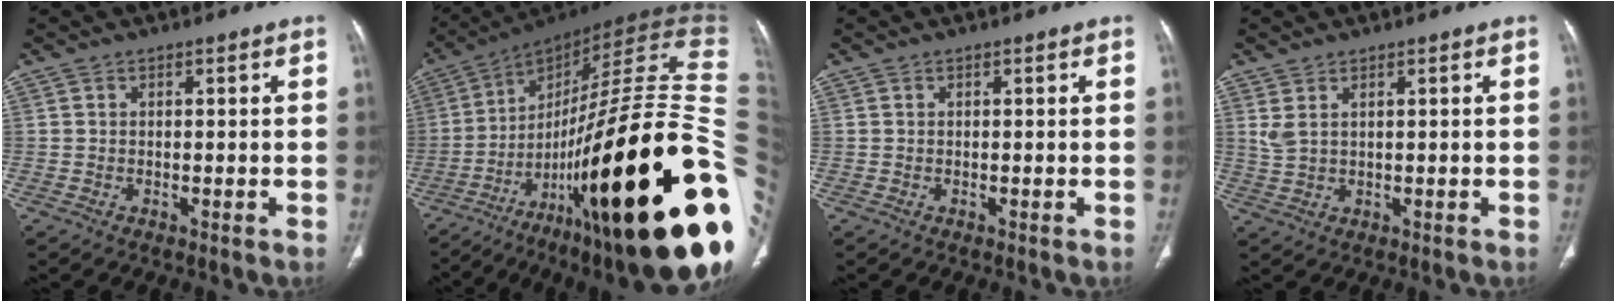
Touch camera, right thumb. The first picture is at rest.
{"total": 49.6, "force": [-12.2, 13.0, 46.3], "torque": [-0.606, 0.071, -0.188]}
{"total": 0.0}
{"total": 2.9, "force": [1.4, 1.3, 2.2], "torque": [-0.052, 0.001, 0.040]}